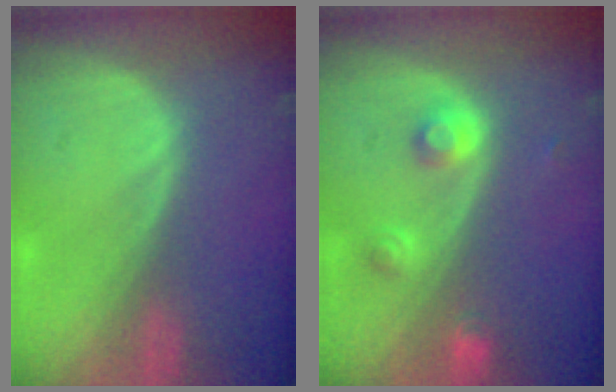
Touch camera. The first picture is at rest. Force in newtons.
{"total": 3.3, "press": 3.2, "slide": 1.0}